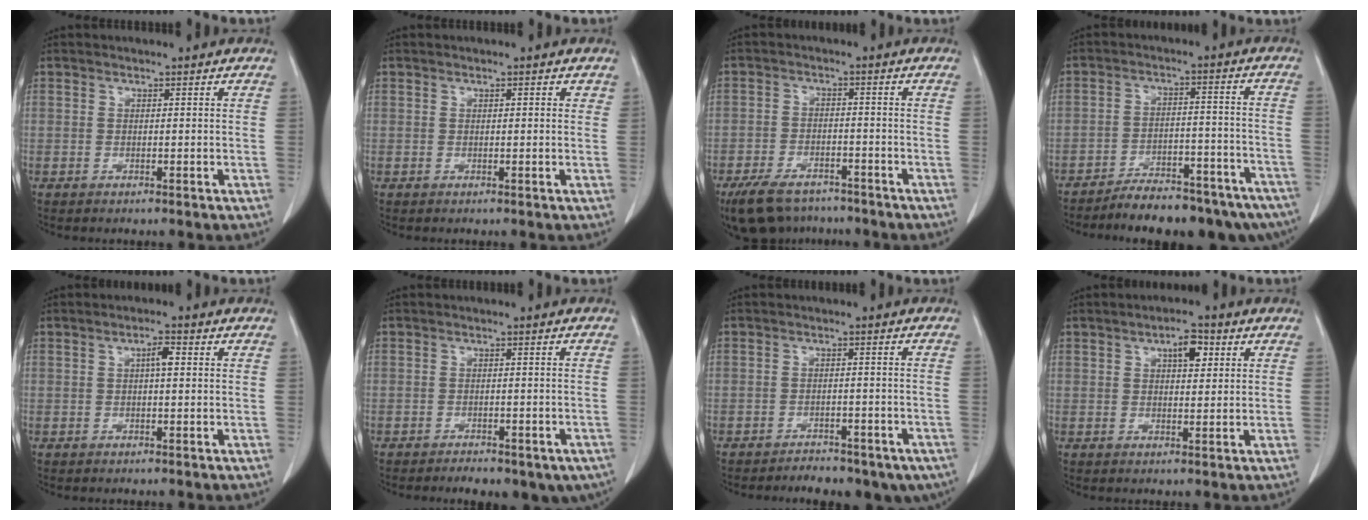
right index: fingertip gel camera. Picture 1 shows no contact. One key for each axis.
{"total": 1.0, "fx": 0.5, "fy": 0.4, "fz": 0.7, "tx": -0.008, "ty": 0.002, "tz": 0.003}
{"total": 10.5, "fx": -8.3, "fy": 4.6, "fz": 4.4, "tx": -0.077, "ty": -0.005, "tz": -0.129}
{"total": 18.1, "fx": -15.7, "fy": 4.8, "fz": 7.6, "tx": -0.059, "ty": 0.022, "tz": -0.210}
{"total": 2.2, "fx": 0.4, "fy": 0.5, "fz": 2.1, "tx": -0.036, "ty": 0.005, "tz": 0.006}
{"total": 11.2, "fx": -8.0, "fy": 5.0, "fz": 6.1, "tx": -0.081, "ty": 0.000, "tz": -0.093}
{"total": 12.5, "fx": -9.6, "fy": 5.7, "fz": 5.6, "tx": -0.072, "ty": 0.003, "tz": -0.111}
{"total": 4.2, "fx": 1.7, "fy": 1.7, "fz": 3.4, "tx": -0.055, "ty": 0.007, "tz": 0.024}